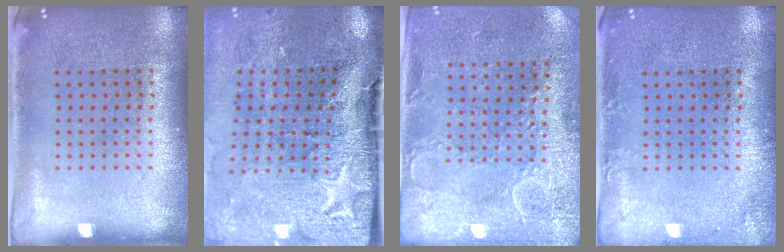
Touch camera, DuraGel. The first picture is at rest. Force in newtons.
{"total": 5.0, "press": 4.0, "slide": 3.0}
{"total": 2.8, "press": 2.5, "slide": 1.2}
{"total": 1.5, "press": 1.5, "slide": 0.1}